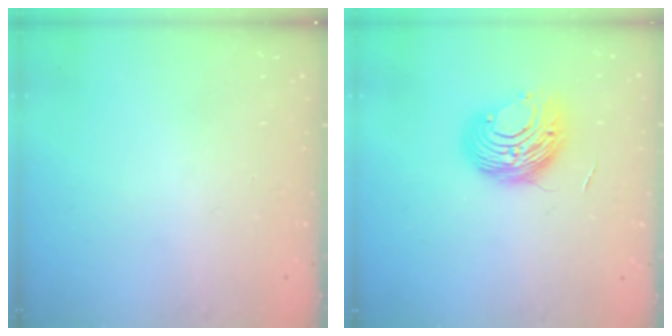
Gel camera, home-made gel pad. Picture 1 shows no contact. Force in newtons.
{"total": 9.7, "press": 9.6, "slide": 0.6}